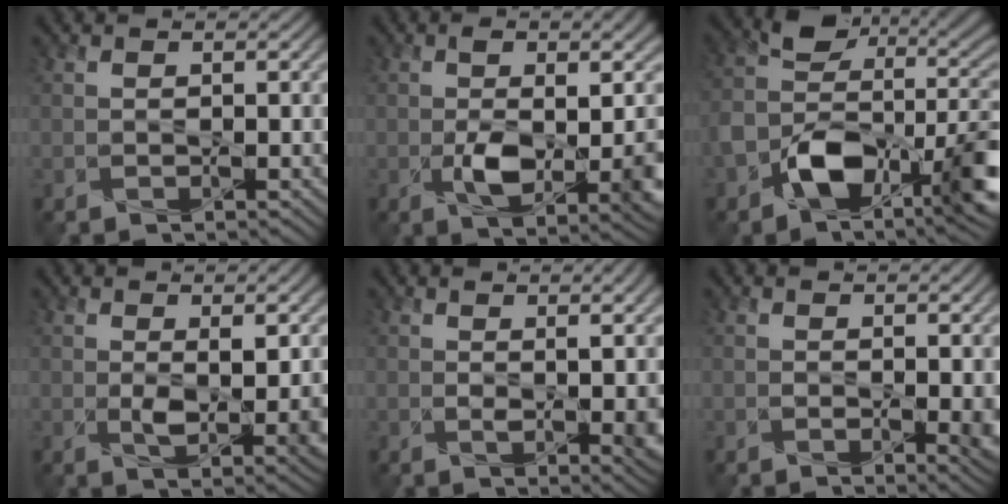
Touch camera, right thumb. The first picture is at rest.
{"total": 9.5, "force": [-0.8, 4.2, 8.5], "torque": [-0.144, -0.018, -0.001]}
{"total": 13.8, "force": [-5.4, 8.1, 9.8], "torque": [-0.168, -0.023, -0.098]}
{"total": 4.8, "force": [0.5, 1.6, 4.5], "torque": [-0.080, -0.011, 0.015]}
{"total": 5.3, "force": [0.9, 1.5, 5.0], "torque": [-0.063, -0.004, 0.019]}
{"total": 3.2, "force": [0.3, 0.8, 3.1], "torque": [-0.045, -0.003, 0.007]}